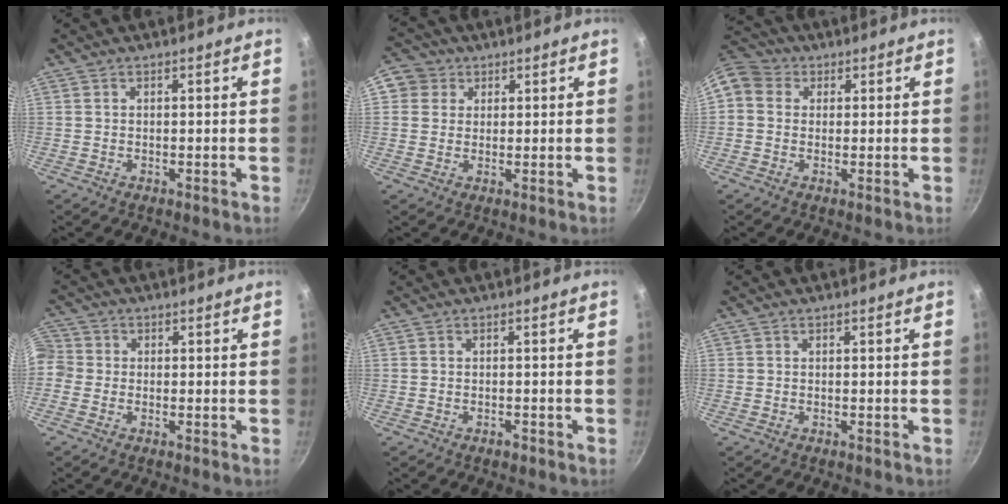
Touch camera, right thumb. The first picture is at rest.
{"total": 5.2, "force": [1.7, 4.7, 1.2], "torque": [0.017, 0.002, 0.018]}
{"total": 7.9, "force": [1.4, 6.9, 3.5], "torque": [-0.056, 0.016, 0.007]}
{"total": 5.7, "force": [-0.8, 5.2, 2.1], "torque": [-0.044, 0.018, -0.034]}
{"total": 1.1, "force": [-0.7, 0.5, 0.6], "torque": [-0.010, 0.008, -0.010]}
{"total": 0.0}